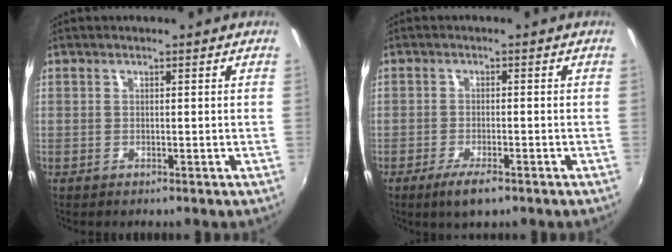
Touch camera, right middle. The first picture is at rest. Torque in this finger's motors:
{"motor_torque": [0.21, -0.22, 0.07, 0.03]}